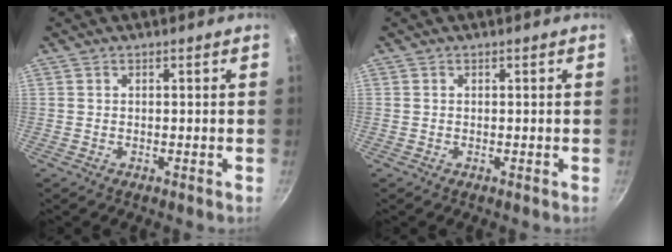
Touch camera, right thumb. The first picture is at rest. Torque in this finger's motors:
{"motor_torque": [0.06, -0.18, -0.19, 0.21, -0.03]}